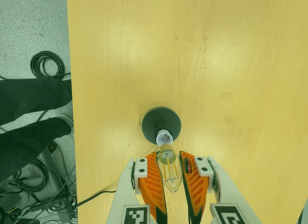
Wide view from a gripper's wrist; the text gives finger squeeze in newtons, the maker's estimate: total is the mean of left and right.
{"total": 22.0, "left": 25.2, "right": 18.8}